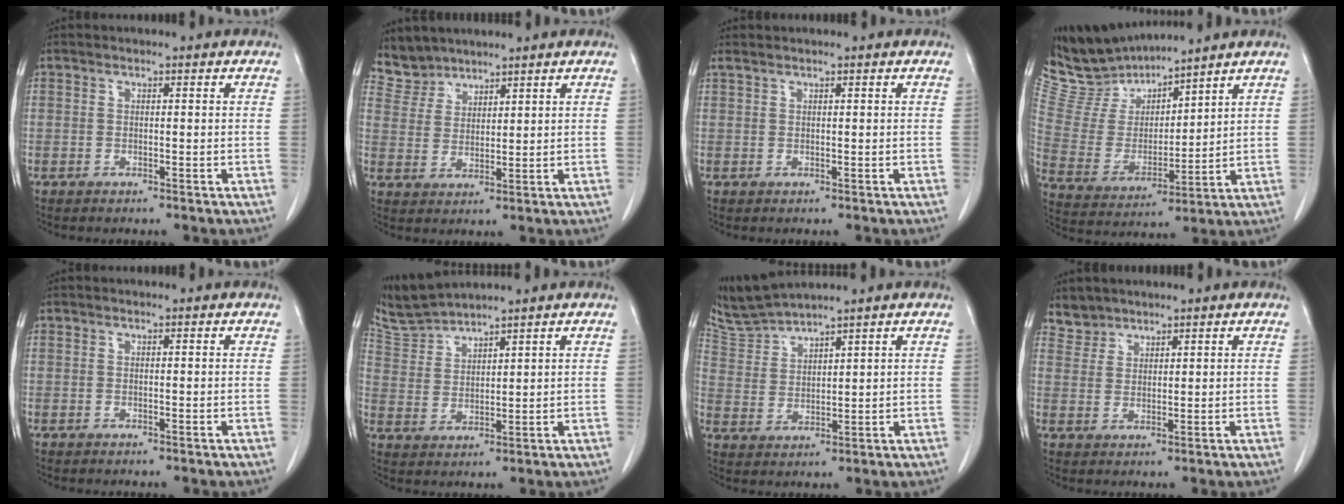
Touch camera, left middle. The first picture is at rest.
{"total": 4.5, "force": [4.3, 1.4, -0.6], "torque": [0.010, 0.008, 0.094]}
{"total": 0.5, "force": [0.5, -0.1, 0.0], "torque": [-0.005, 0.003, 0.015]}
{"total": 10.0, "force": [9.9, 1.4, 0.5], "torque": [-0.036, 0.006, 0.220]}
{"total": 0.0}
{"total": 5.9, "force": [5.9, -0.4, 0.6], "torque": [-0.028, 0.005, 0.127]}
{"total": 6.1, "force": [6.0, -0.7, 1.0], "torque": [-0.038, 0.002, 0.131]}
{"total": 3.0, "force": [2.6, 1.2, -0.6], "torque": [0.017, 0.006, 0.051]}